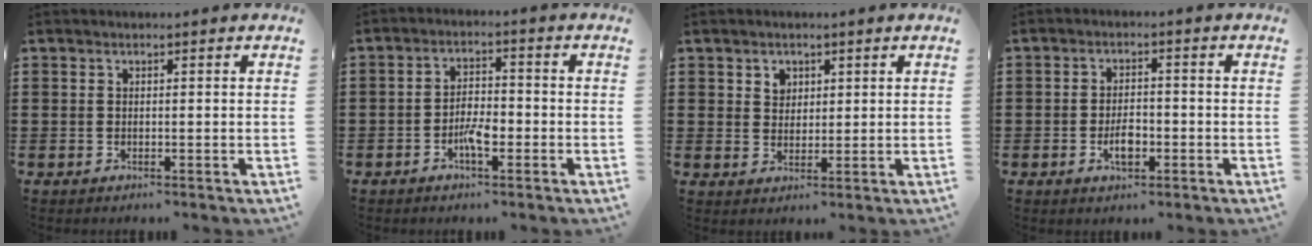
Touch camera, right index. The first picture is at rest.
{"total": 4.1, "force": [-1.9, 1.6, 3.3], "torque": [-0.062, 0.004, -0.035]}
{"total": 2.3, "force": [1.4, 1.8, 0.4], "torque": [-0.015, 0.008, 0.026]}
{"total": 3.7, "force": [-1.3, 1.6, 3.1], "torque": [-0.060, 0.003, -0.025]}